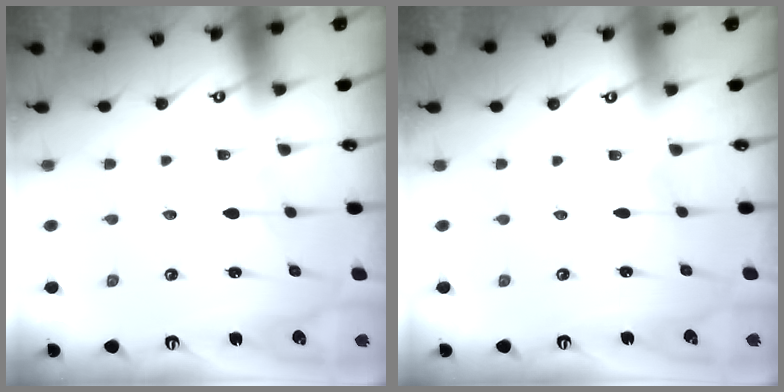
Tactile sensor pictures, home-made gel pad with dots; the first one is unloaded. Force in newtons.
{"total": 1.8, "press": 1.8, "slide": 0.2}